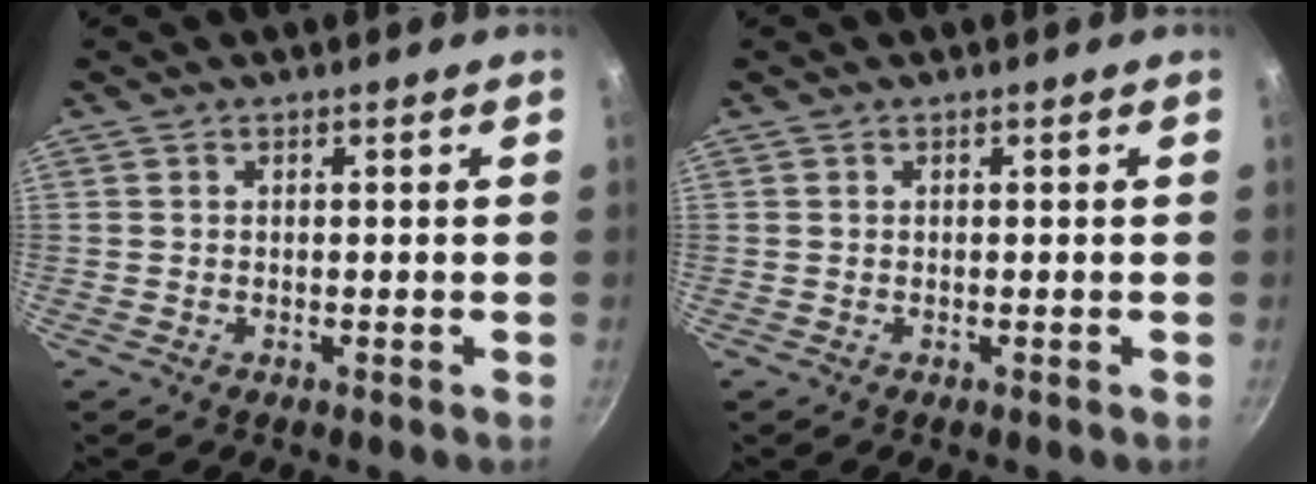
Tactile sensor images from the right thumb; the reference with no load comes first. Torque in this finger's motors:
{"motor_torque": [-0.13, 0.12, -0.22, 0.27, 0.00]}